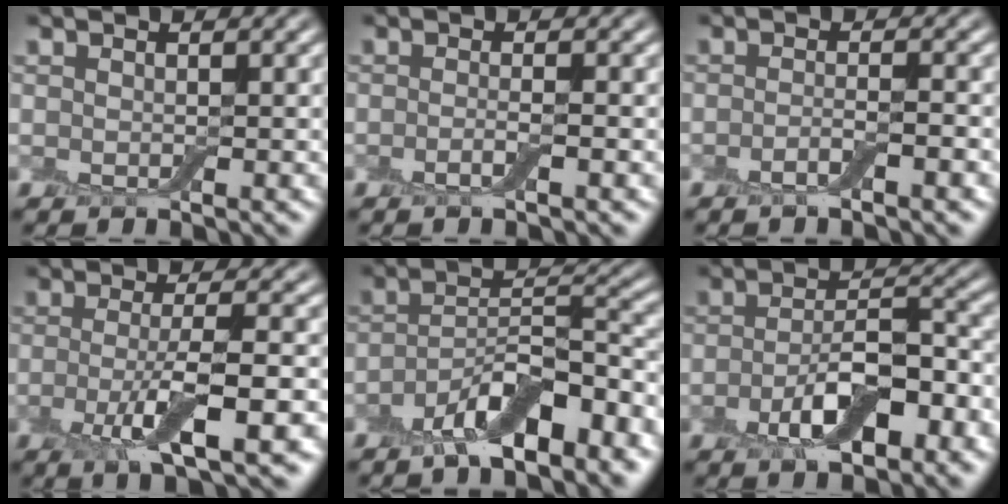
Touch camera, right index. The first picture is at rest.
{"total": 1.4, "force": [-0.6, 0.3, 1.2], "torque": [-0.022, -0.003, -0.015]}
{"total": 1.9, "force": [-1.0, 0.3, 1.5], "torque": [-0.027, 0.003, -0.023]}
{"total": 5.9, "force": [-1.7, 1.2, 5.5], "torque": [-0.101, -0.006, -0.032]}
{"total": 7.7, "force": [-4.5, 2.6, 5.7], "torque": [-0.095, 0.008, -0.078]}
{"total": 6.1, "force": [-2.5, 2.5, 4.9], "torque": [-0.092, 0.005, -0.046]}